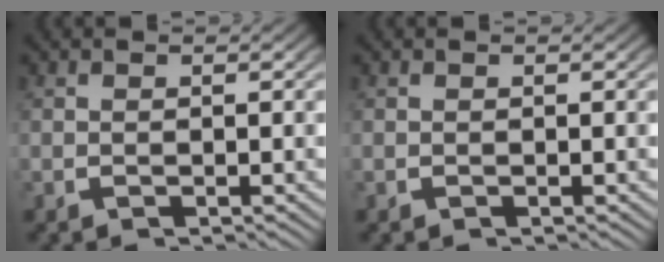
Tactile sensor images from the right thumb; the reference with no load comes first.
{"total": 0.0}